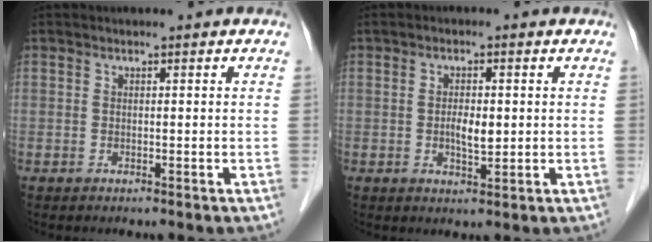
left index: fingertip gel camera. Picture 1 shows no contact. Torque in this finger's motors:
{"motor_torque": [0.19, 0.14, 0.07, 0.04]}